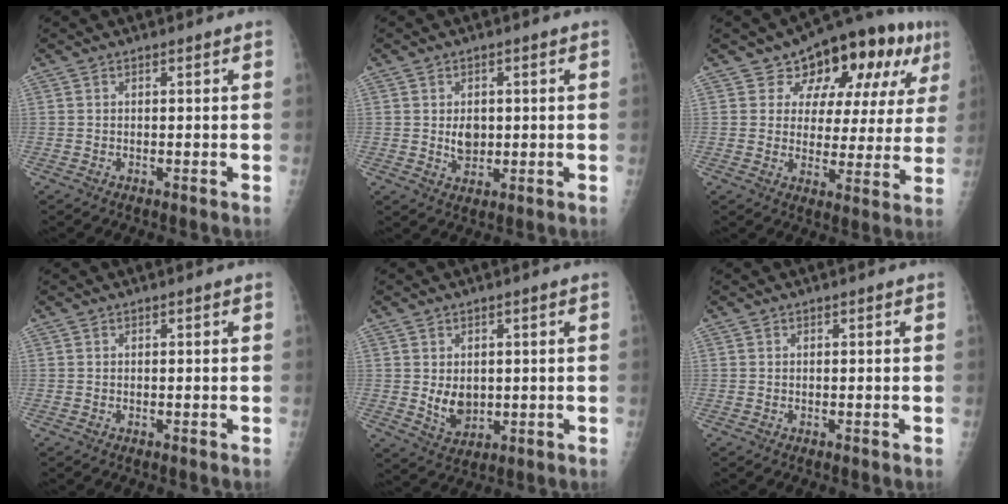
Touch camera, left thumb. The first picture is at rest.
{"total": 4.0, "force": [0.3, 3.0, 2.7], "torque": [-0.026, -0.005, 0.012]}
{"total": 16.5, "force": [8.3, 9.3, 10.8], "torque": [-0.089, -0.010, 0.114]}
{"total": 0.0}
{"total": 5.4, "force": [0.3, 4.1, 3.5], "torque": [-0.038, -0.012, 0.022]}
{"total": 0.0}